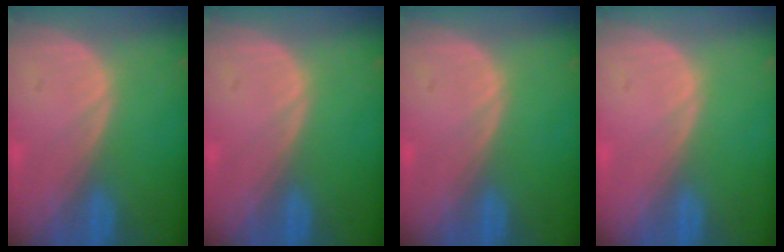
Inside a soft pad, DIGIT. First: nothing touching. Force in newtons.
{"total": 0.0}
{"total": 0.0}
{"total": 0.0}